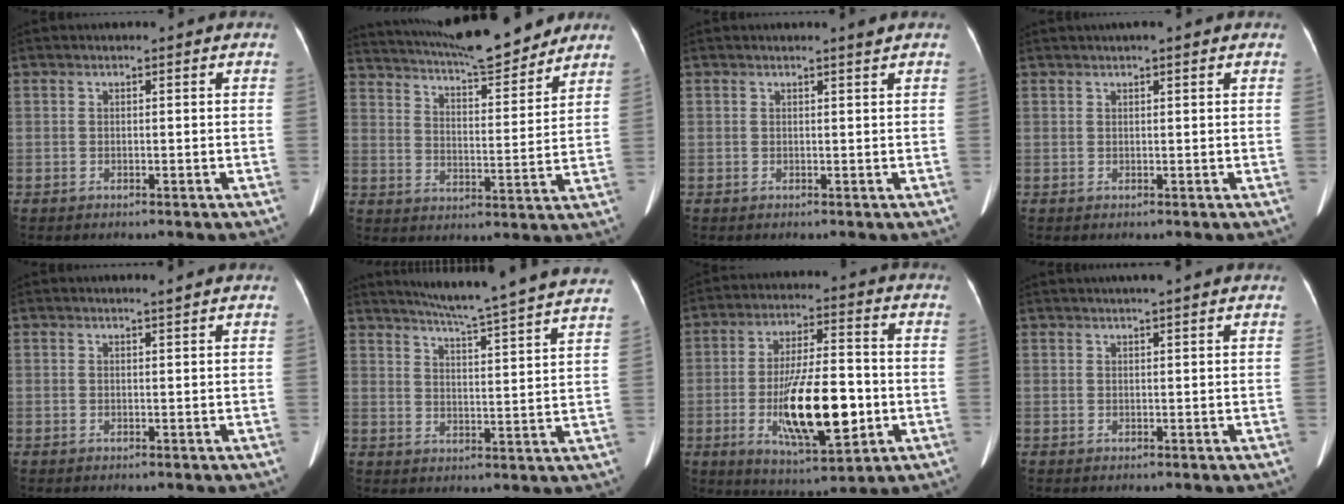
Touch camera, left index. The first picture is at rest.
{"total": 18.7, "force": [16.7, 2.5, 8.2], "torque": [-0.141, 0.011, 0.245]}
{"total": 0.7, "force": [0.6, -0.3, 0.3], "torque": [-0.015, -0.009, 0.014]}
{"total": 2.6, "force": [1.9, 0.2, 1.7], "torque": [-0.023, 0.019, 0.026]}
{"total": 0.7, "force": [0.6, -0.3, 0.2], "torque": [-0.015, -0.008, 0.015]}
{"total": 21.2, "force": [19.3, -1.1, 8.8], "torque": [-0.140, -0.036, 0.244]}
{"total": 15.0, "force": [-3.3, 4.1, 14.1], "torque": [-0.252, -0.007, -0.050]}
{"total": 4.1, "force": [3.4, -0.3, 2.2], "torque": [-0.027, 0.026, 0.046]}